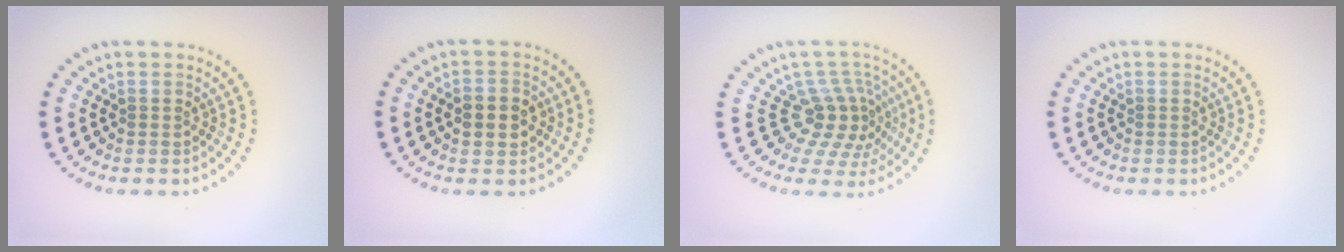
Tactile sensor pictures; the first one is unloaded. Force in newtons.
{"total": 2.6, "press": 2.6, "slide": 0.2}
{"total": 4.0, "press": 2.8, "slide": 2.9}
{"total": 0.0}